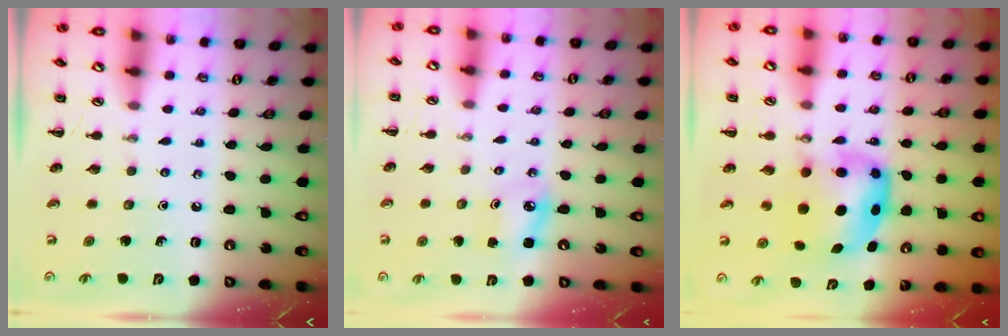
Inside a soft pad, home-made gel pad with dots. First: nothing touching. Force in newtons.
{"total": 4.2, "press": 4.1, "slide": 0.9}
{"total": 6.1, "press": 5.9, "slide": 1.2}